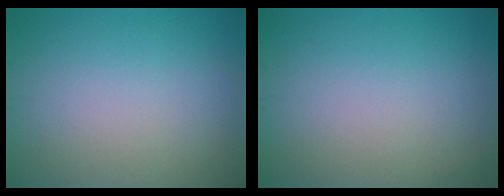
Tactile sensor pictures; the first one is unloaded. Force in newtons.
{"total": 0.0}